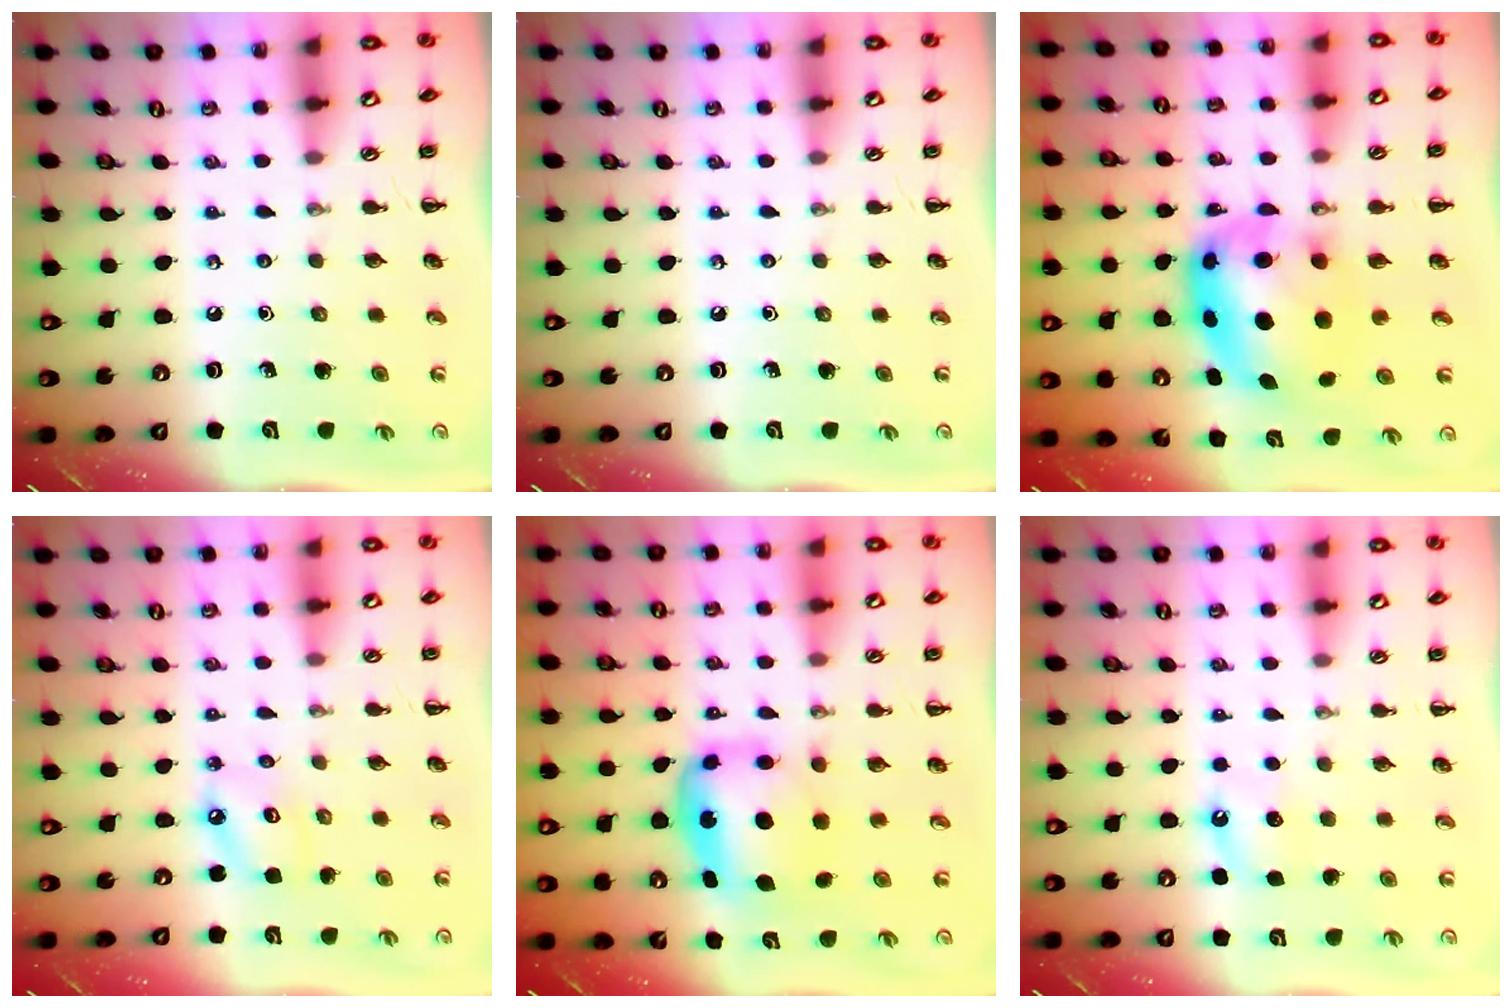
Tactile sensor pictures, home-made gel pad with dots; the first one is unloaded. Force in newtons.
{"total": 0.0}
{"total": 9.5, "press": 9.1, "slide": 2.8}
{"total": 5.5, "press": 5.4, "slide": 0.7}
{"total": 6.3, "press": 6.1, "slide": 1.5}
{"total": 4.2, "press": 4.0, "slide": 1.3}